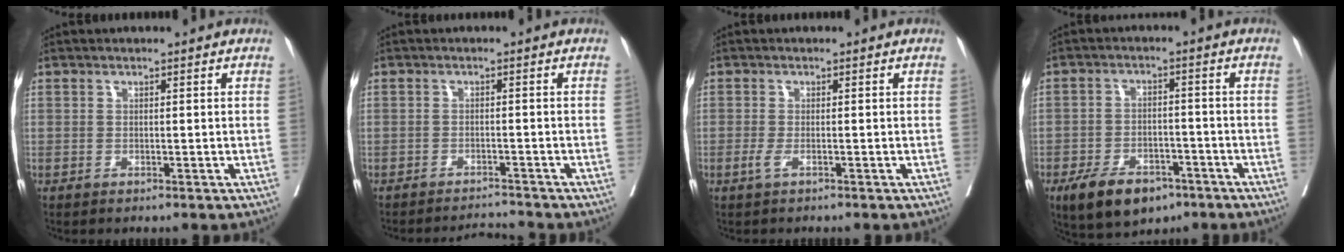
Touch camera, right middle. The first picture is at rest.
{"total": 2.9, "force": [-2.7, -0.9, -0.6], "torque": [0.010, -0.012, -0.041]}
{"total": 1.2, "force": [-0.6, 0.2, 1.0], "torque": [-0.025, -0.003, -0.011]}
{"total": 9.0, "force": [-5.7, 4.8, 5.1], "torque": [-0.086, -0.002, -0.086]}